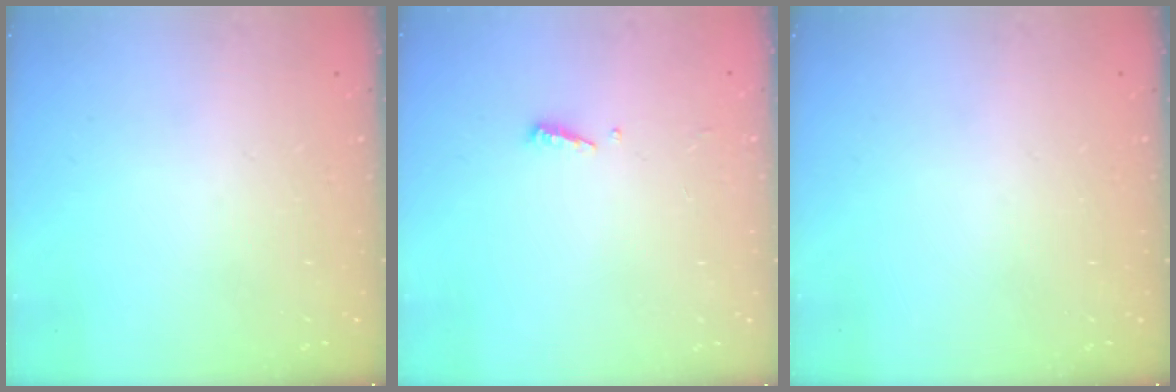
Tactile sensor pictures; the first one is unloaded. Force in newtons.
{"total": 3.7, "press": 3.6, "slide": 0.5}
{"total": 0.0}